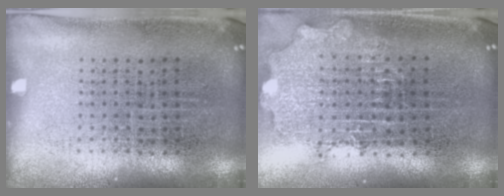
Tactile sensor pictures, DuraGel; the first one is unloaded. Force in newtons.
{"total": 1.9, "press": 1.5, "slide": 1.1}